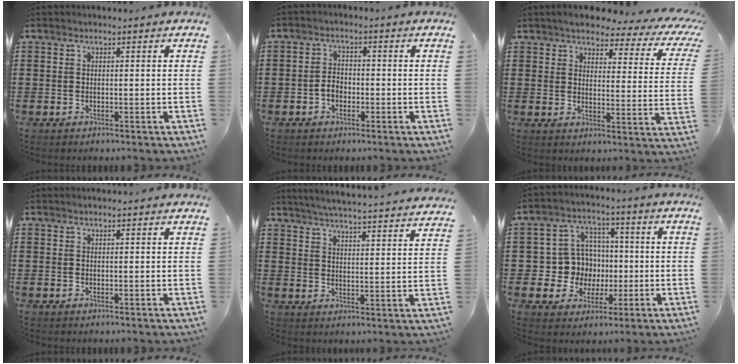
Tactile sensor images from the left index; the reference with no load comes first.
{"total": 2.6, "force": [-0.7, 1.8, 1.8], "torque": [-0.044, -0.001, -0.016]}
{"total": 4.5, "force": [3.9, 0.9, 2.1], "torque": [-0.055, -0.024, 0.060]}
{"total": 0.8, "force": [0.7, 0.0, 0.2], "torque": [-0.006, -0.002, 0.015]}
{"total": 4.9, "force": [4.7, -0.9, 0.9], "torque": [-0.040, -0.041, 0.078]}
{"total": 8.9, "force": [0.4, 8.6, 2.2], "torque": [-0.079, 0.012, 0.019]}